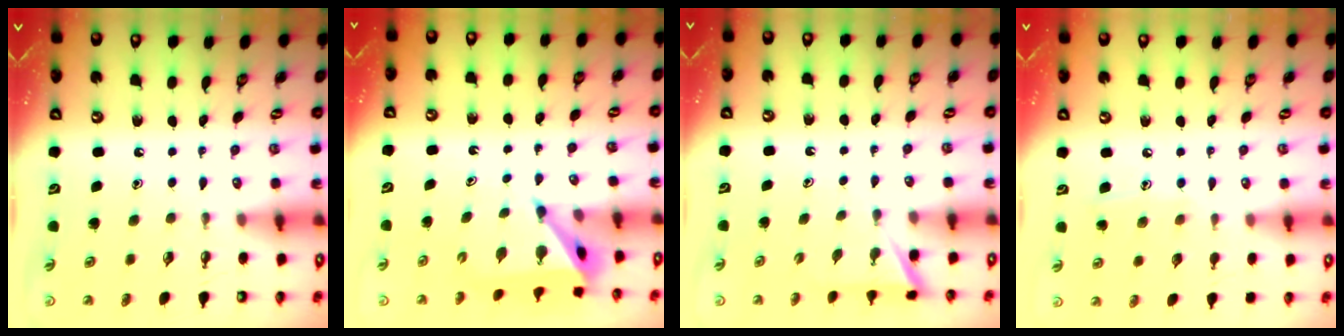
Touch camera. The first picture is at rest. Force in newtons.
{"total": 5.1, "press": 5.0, "slide": 0.1}
{"total": 3.2, "press": 3.2, "slide": 0.3}
{"total": 6.0, "press": 6.0, "slide": 0.5}